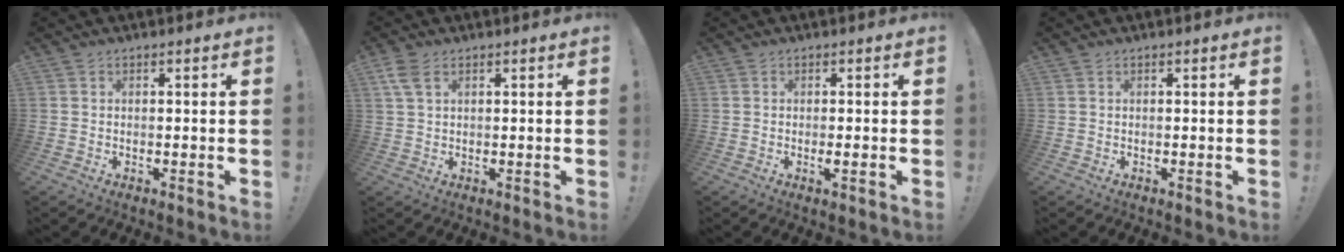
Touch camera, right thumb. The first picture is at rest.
{"total": 4.5, "force": [2.2, 2.3, 3.2], "torque": [-0.059, -0.002, 0.043]}
{"total": 1.5, "force": [-0.1, 0.1, 1.4], "torque": [-0.022, -0.004, -0.003]}
{"total": 0.0}